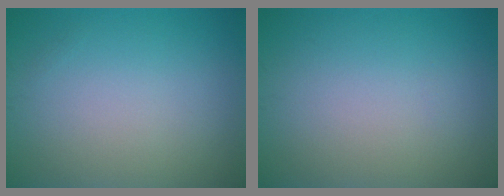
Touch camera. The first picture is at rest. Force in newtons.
{"total": 0.0}